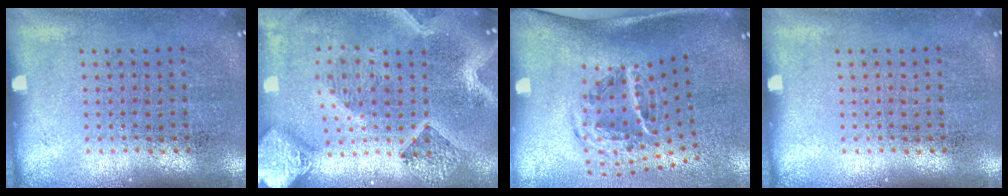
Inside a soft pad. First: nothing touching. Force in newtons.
{"total": 4.1, "press": 3.1, "slide": 2.6}
{"total": 2.1, "press": 1.2, "slide": 1.7}
{"total": 0.0}